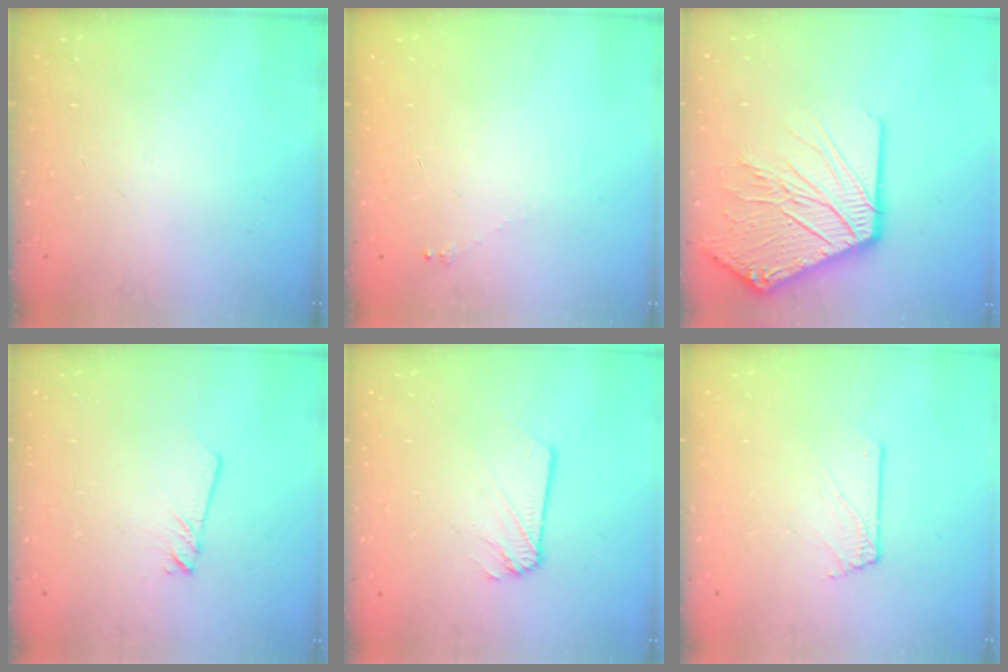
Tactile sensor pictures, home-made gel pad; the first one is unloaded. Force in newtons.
{"total": 1.7, "press": 1.6, "slide": 0.2}
{"total": 23.5, "press": 23.2, "slide": 3.9}
{"total": 2.0, "press": 2.0, "slide": 0.1}
{"total": 1.2, "press": 1.2, "slide": 0.1}
{"total": 1.6, "press": 1.6, "slide": 0.2}